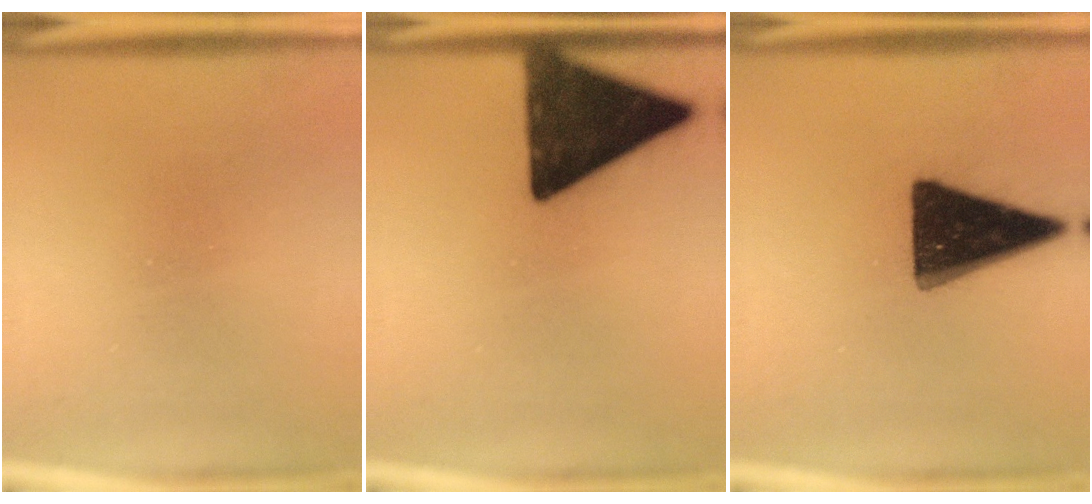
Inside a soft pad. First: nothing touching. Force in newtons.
{"total": 17.2}
{"total": 18.2}